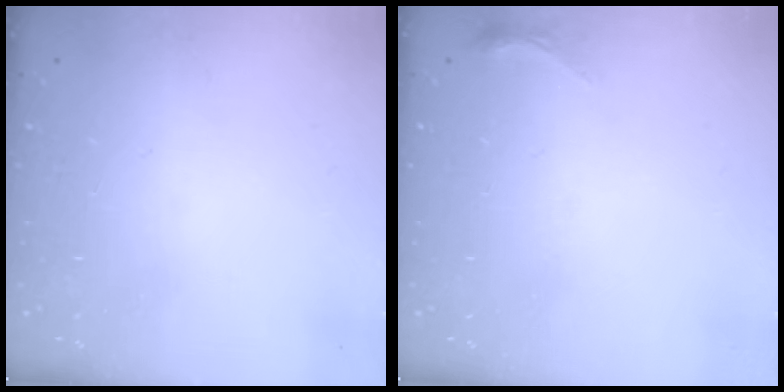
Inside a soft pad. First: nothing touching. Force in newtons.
{"total": 3.9, "press": 3.8, "slide": 0.7}